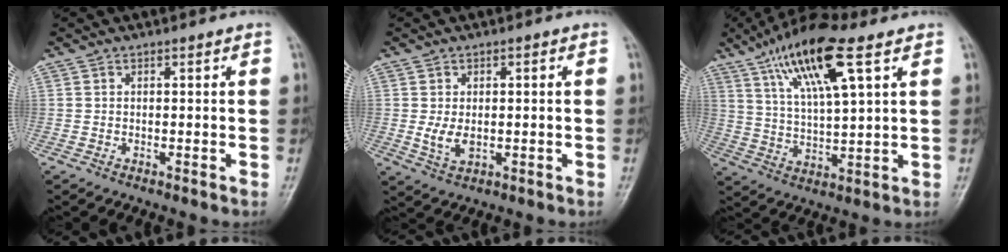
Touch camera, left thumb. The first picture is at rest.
{"total": 4.0, "force": [-0.4, 2.6, 3.1], "torque": [-0.058, -0.003, -0.002]}
{"total": 15.1, "force": [7.8, 4.0, 12.3], "torque": [-0.221, -0.014, 0.144]}